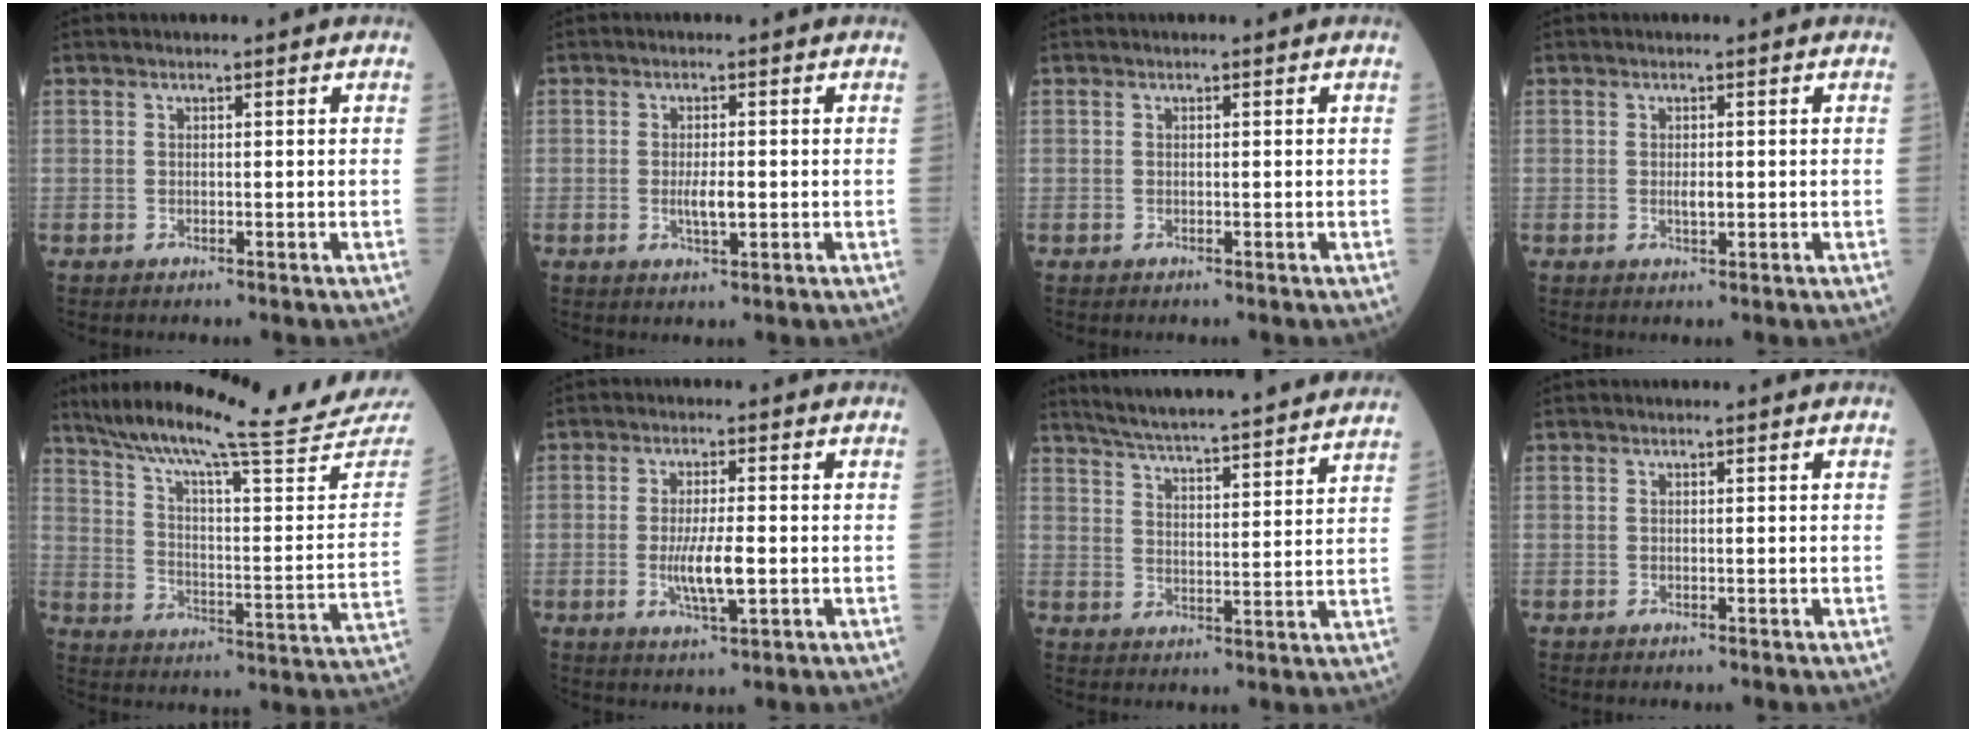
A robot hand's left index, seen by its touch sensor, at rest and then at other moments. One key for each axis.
{"total": 2.9, "fx": -0.5, "fy": 0.6, "fz": 2.7, "tx": -0.056, "ty": -0.006, "tz": -0.008}
{"total": 0.0}
{"total": 1.4, "fx": -0.2, "fy": 0.5, "fz": 1.3, "tx": -0.025, "ty": -0.005, "tz": -0.002}
{"total": 25.1, "fx": 22.9, "fy": -1.1, "fz": 10.4, "tx": -0.175, "ty": -0.084, "tz": 0.314}
{"total": 5.7, "fx": -1.1, "fy": 0.9, "fz": 5.5, "tx": -0.113, "ty": -0.014, "tz": -0.018}
{"total": 23.5, "fx": 21.6, "fy": 0.6, "fz": 9.3, "tx": -0.150, "ty": -0.014, "tz": 0.288}
{"total": 0.0}